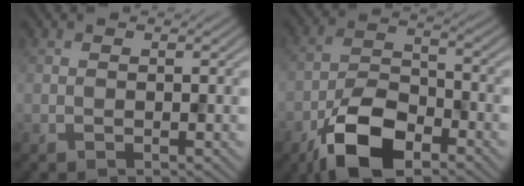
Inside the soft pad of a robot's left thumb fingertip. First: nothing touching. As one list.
[{"total": 9.9, "force": [-5.9, 4.6, 6.6], "torque": [-0.121, -0.001, -0.125]}]